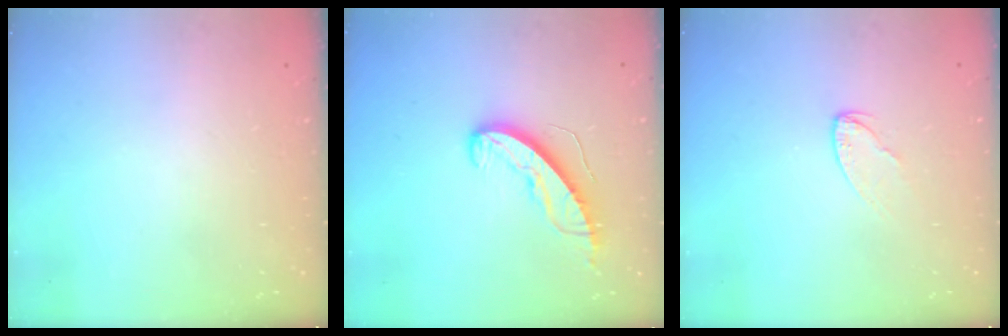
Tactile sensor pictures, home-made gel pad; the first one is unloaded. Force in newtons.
{"total": 9.0, "press": 9.0, "slide": 0.4}
{"total": 4.4, "press": 4.4, "slide": 0.4}